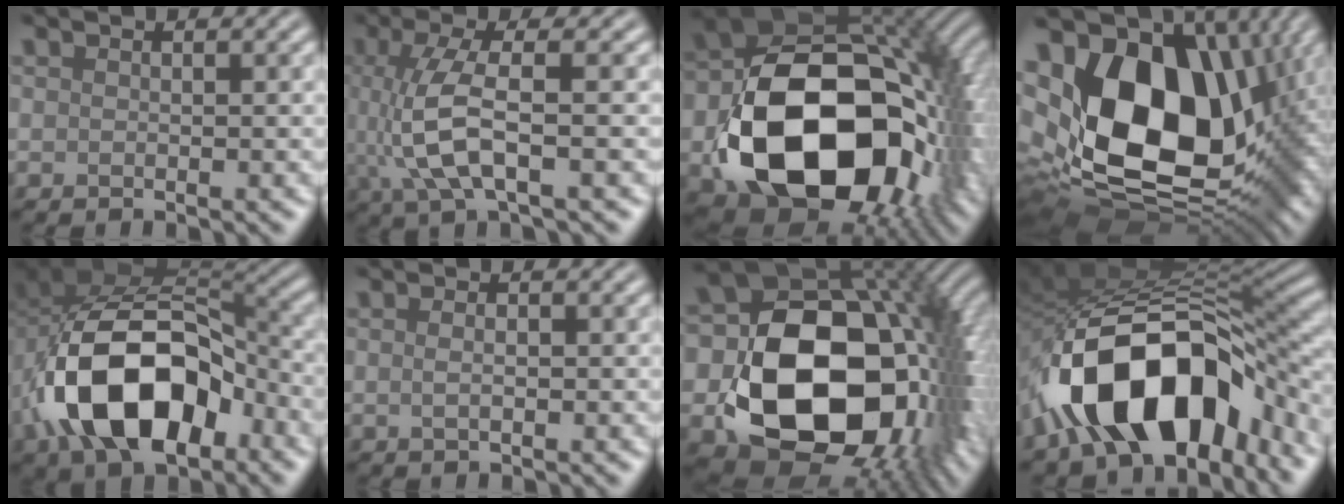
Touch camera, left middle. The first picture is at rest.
{"total": 5.4, "force": [-0.2, 1.5, 5.2], "torque": [-0.125, 0.001, -0.001]}
{"total": 19.1, "force": [-4.3, 12.8, 13.6], "torque": [-0.254, -0.047, -0.056]}
{"total": 19.6, "force": [2.9, 12.9, 14.4], "torque": [-0.298, -0.038, 0.094]}
{"total": 13.4, "force": [-4.3, 8.1, 9.7], "torque": [-0.174, 0.000, -0.077]}
{"total": 0.8, "force": [0.0, 0.1, 0.8], "torque": [-0.022, 0.000, 0.001]}
{"total": 19.3, "force": [-1.7, 13.7, 13.5], "torque": [-0.240, -0.054, 0.017]}
{"total": 14.4, "force": [-6.6, 8.1, 10.0], "torque": [-0.150, 0.002, -0.110]}